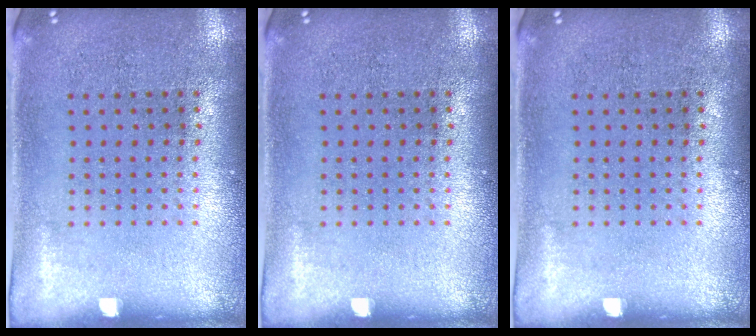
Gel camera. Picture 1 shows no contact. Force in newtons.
{"total": 0.0}
{"total": 0.0}